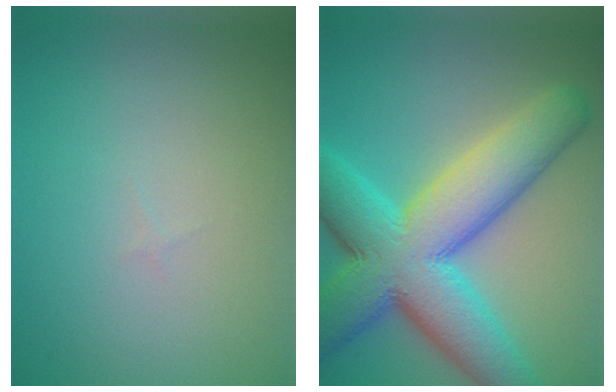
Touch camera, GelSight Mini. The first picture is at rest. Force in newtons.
{"total": 12.9, "press": 12.9, "slide": 0.4}